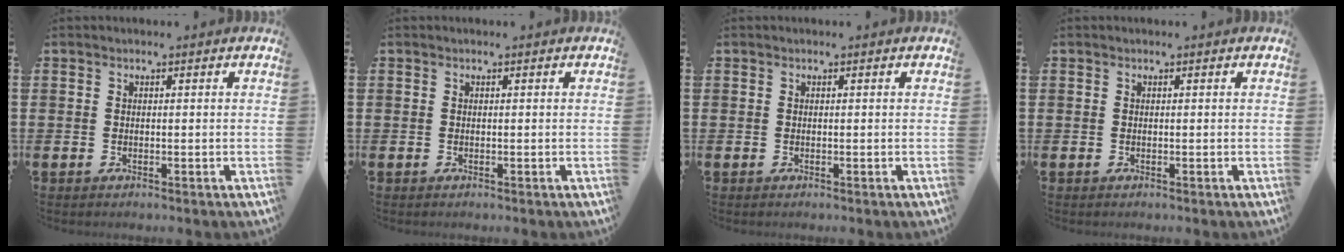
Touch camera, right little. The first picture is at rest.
{"total": 0.0}
{"total": 0.0}
{"total": 0.0}